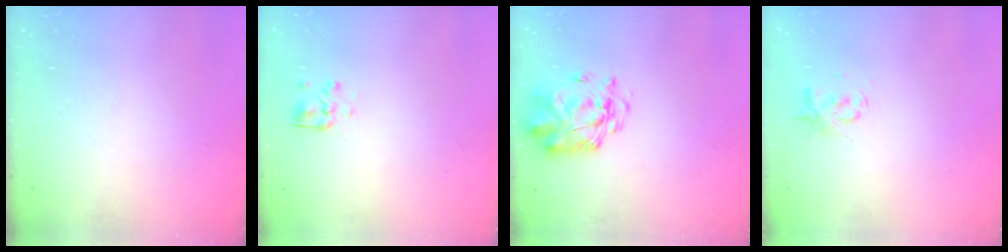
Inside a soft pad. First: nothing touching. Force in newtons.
{"total": 2.9, "press": 2.6, "slide": 1.3}
{"total": 2.6, "press": 2.5, "slide": 0.7}
{"total": 1.4, "press": 1.3, "slide": 0.5}